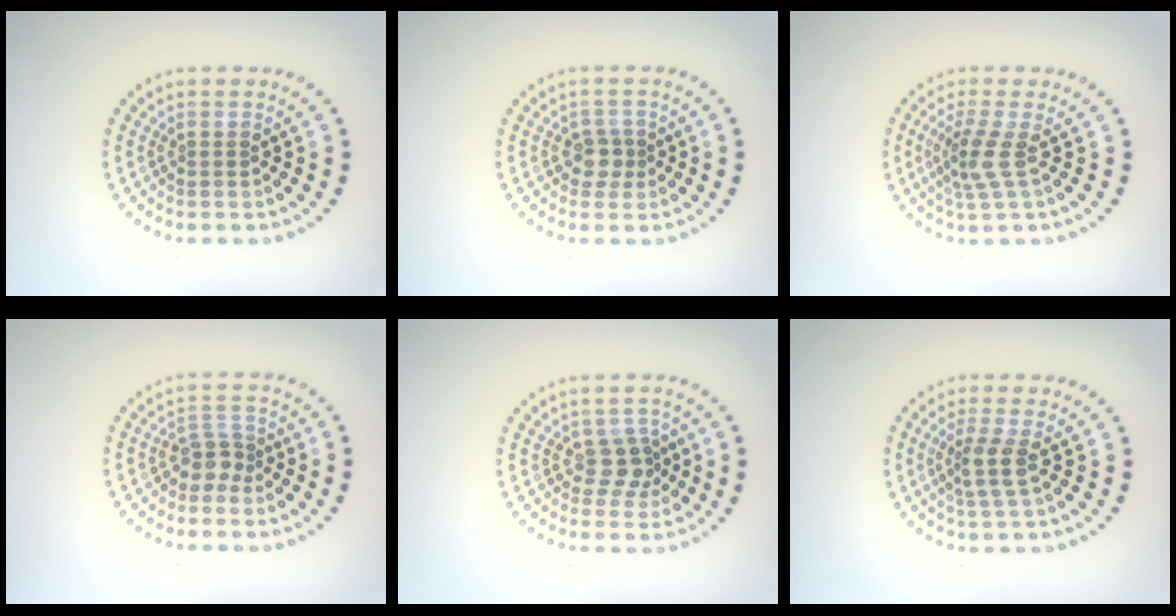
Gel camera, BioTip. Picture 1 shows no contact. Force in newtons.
{"total": 1.9, "press": 1.6, "slide": 0.9}
{"total": 2.8, "press": 2.1, "slide": 1.9}
{"total": 2.3, "press": 1.8, "slide": 1.5}
{"total": 2.3, "press": 1.9, "slide": 1.3}
{"total": 2.4, "press": 2.0, "slide": 1.4}